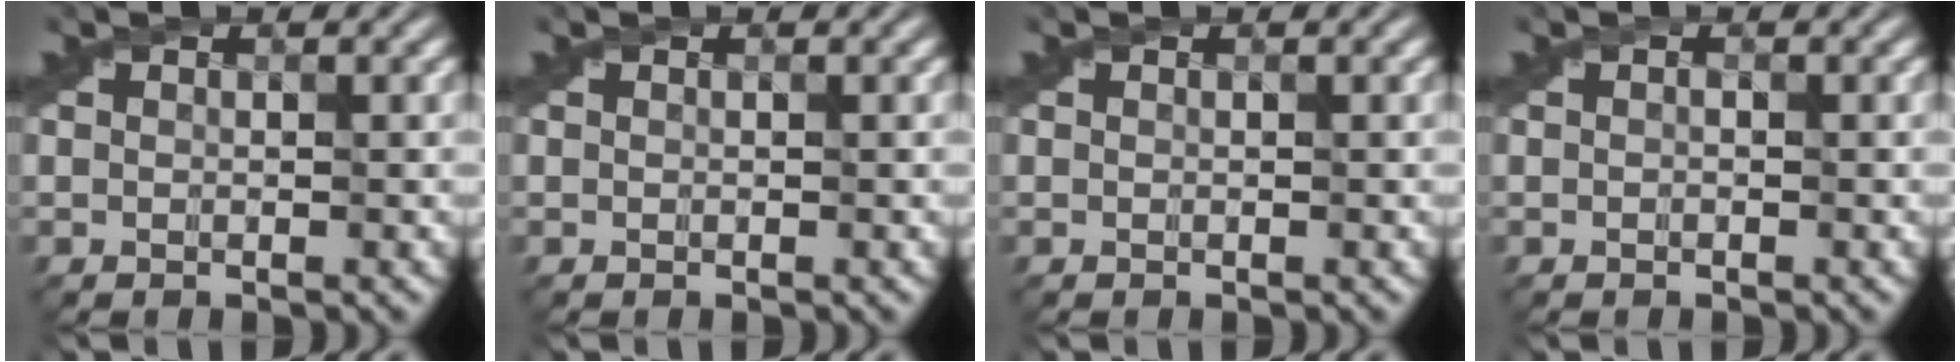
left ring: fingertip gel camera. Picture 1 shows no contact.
{"total": 0.0}
{"total": 0.0}
{"total": 0.0}